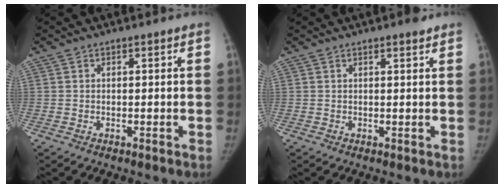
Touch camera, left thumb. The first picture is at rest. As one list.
[{"total": 1.4, "force": [1.0, 0.3, 0.9], "torque": [-0.012, -0.004, 0.013]}]